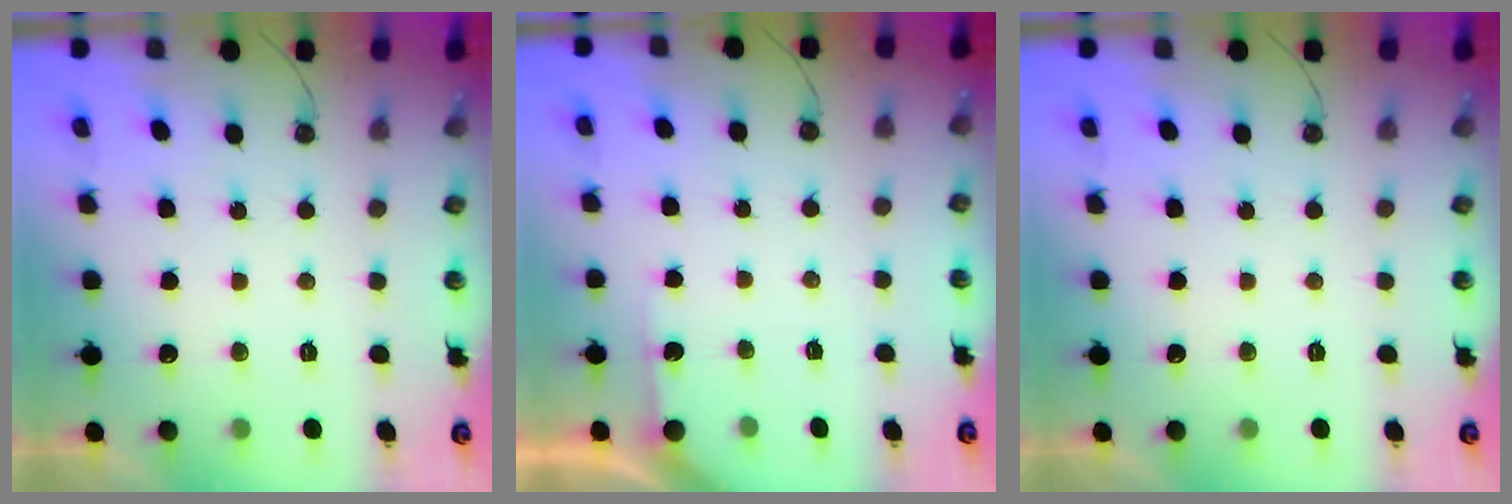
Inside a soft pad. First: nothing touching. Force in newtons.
{"total": 2.7, "press": 2.7, "slide": 0.3}
{"total": 0.0}